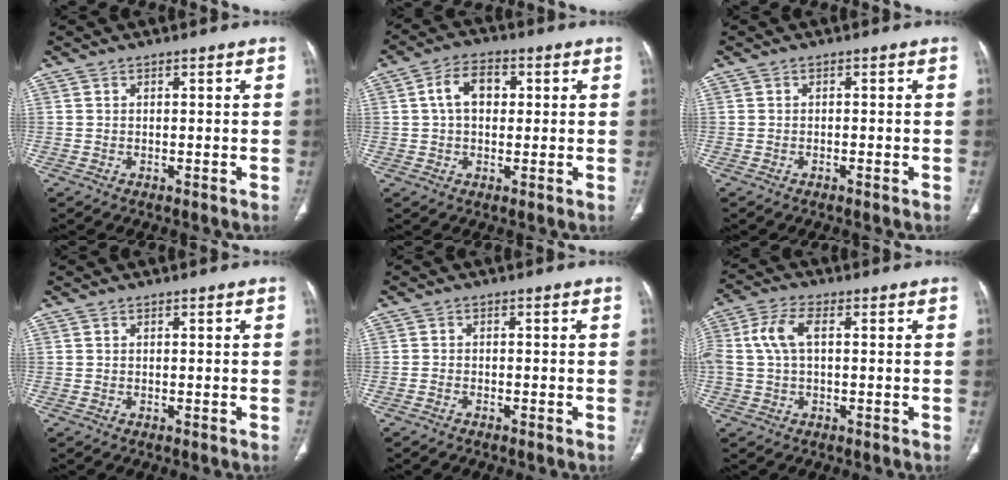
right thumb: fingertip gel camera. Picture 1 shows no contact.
{"total": 7.0, "force": [1.2, 4.7, 5.1], "torque": [-0.078, 0.015, 0.016]}
{"total": 0.5, "force": [-0.3, 0.0, 0.4], "torque": [-0.010, 0.004, -0.004]}
{"total": 0.0}
{"total": 0.8, "force": [-0.8, 0.3, 0.2], "torque": [-0.008, 0.008, -0.016]}
{"total": 7.2, "force": [0.9, 3.9, 6.0], "torque": [-0.146, 0.026, 0.016]}